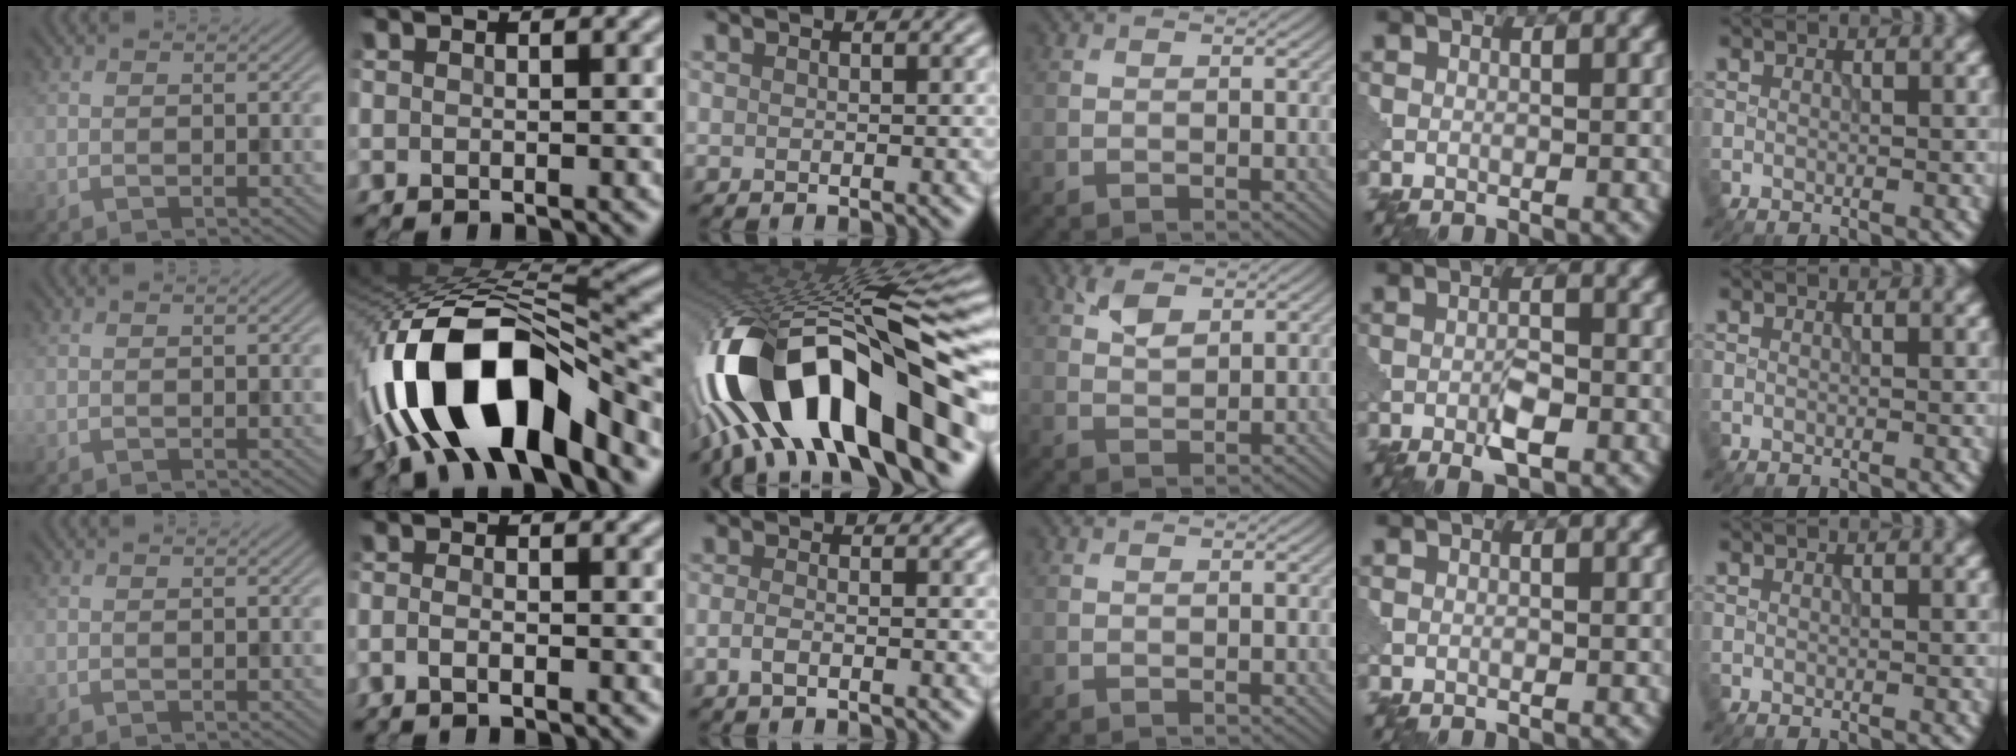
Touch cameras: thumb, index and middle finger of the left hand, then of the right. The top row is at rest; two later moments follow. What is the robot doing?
{"motion": "disassemble", "object": "puzzle pieces"}